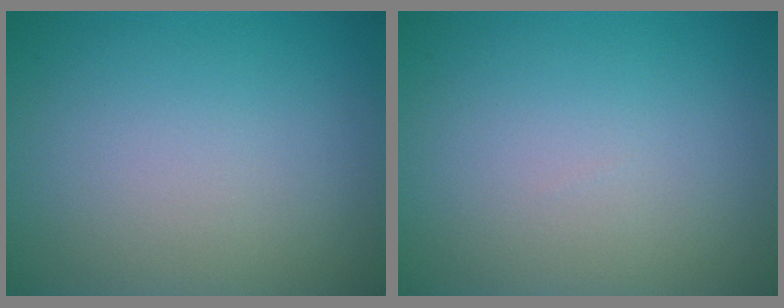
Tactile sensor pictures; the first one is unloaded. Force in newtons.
{"total": 0.0}